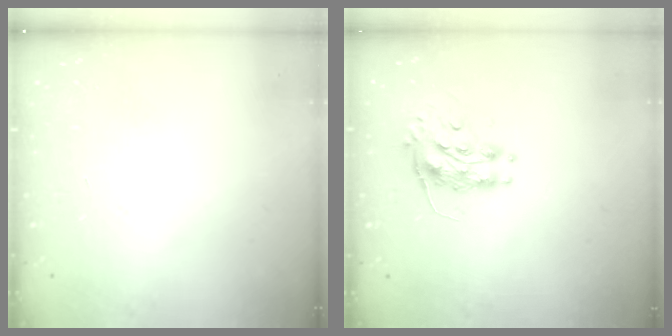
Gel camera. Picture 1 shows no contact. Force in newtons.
{"total": 8.7, "press": 8.7, "slide": 0.8}